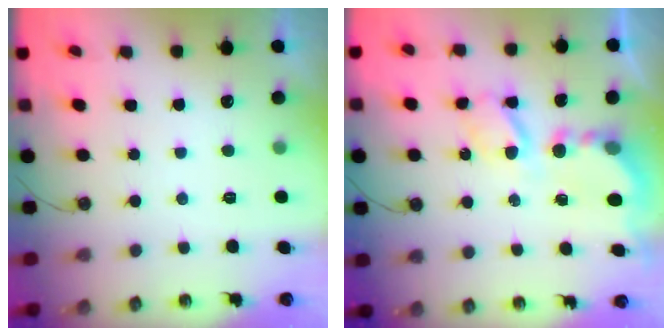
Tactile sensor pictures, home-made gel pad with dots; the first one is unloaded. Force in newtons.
{"total": 7.3, "press": 7.2, "slide": 0.6}